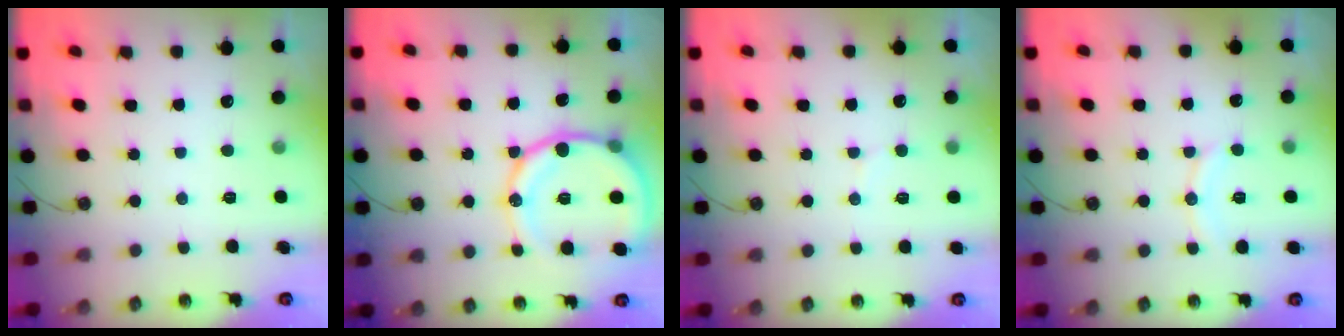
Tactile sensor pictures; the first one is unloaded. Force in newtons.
{"total": 17.4, "press": 17.0, "slide": 3.7}
{"total": 5.4, "press": 5.2, "slide": 1.2}
{"total": 6.9, "press": 6.8, "slide": 0.8}